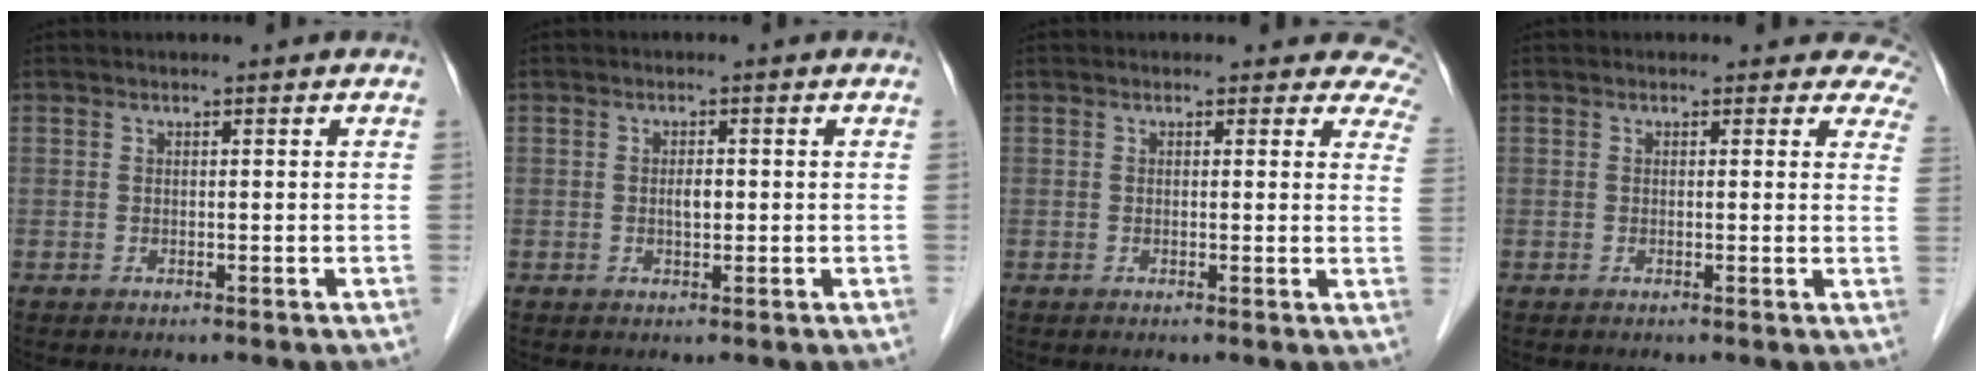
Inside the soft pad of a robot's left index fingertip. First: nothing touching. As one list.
[{"total": 1.6, "force": [0.0, 0.7, 1.5], "torque": [-0.026, 0.001, -0.001]}, {"total": 6.5, "force": [5.6, 3.3, 0.7], "torque": [0.035, -0.012, 0.020]}, {"total": 5.4, "force": [4.5, 2.8, 0.2], "torque": [0.039, -0.011, 0.010]}]